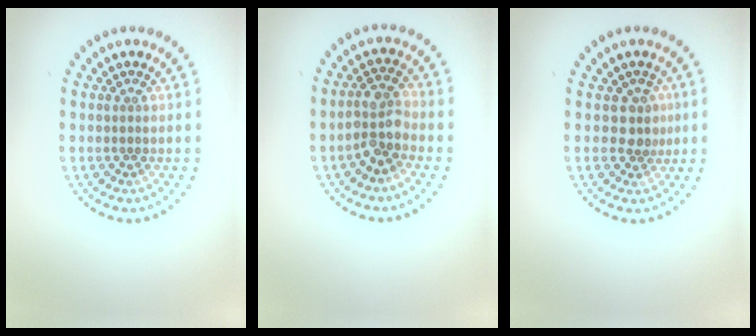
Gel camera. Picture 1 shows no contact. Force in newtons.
{"total": 3.0, "press": 2.7, "slide": 1.2}
{"total": 2.0, "press": 1.6, "slide": 1.1}